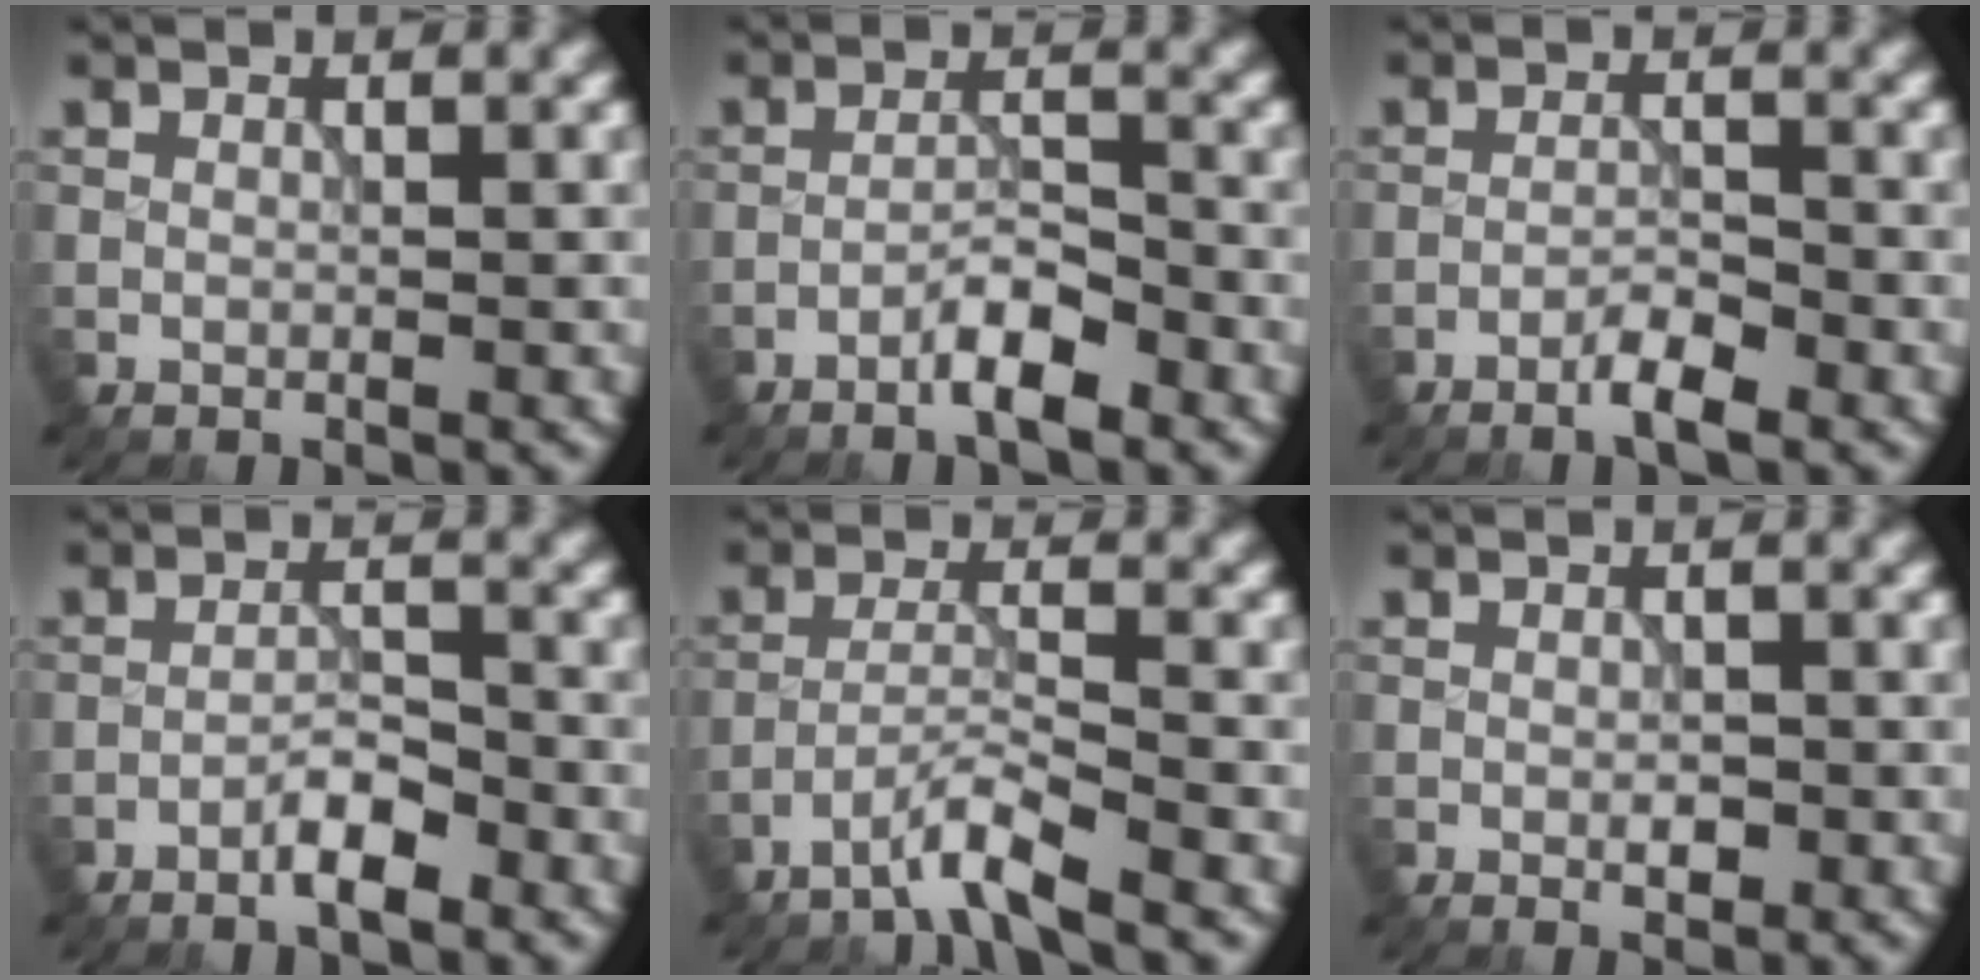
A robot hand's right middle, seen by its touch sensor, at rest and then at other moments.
{"total": 3.3, "force": [-2.2, 0.6, 2.3], "torque": [-0.040, 0.009, -0.045]}
{"total": 2.5, "force": [-1.7, 0.4, 1.7], "torque": [-0.030, 0.005, -0.034]}
{"total": 2.8, "force": [-1.9, 0.5, 2.0], "torque": [-0.034, 0.008, -0.037]}
{"total": 3.3, "force": [-2.5, -0.1, 2.1], "torque": [-0.037, 0.009, -0.061]}
{"total": 1.2, "force": [-0.4, 0.6, 0.9], "torque": [-0.015, 0.001, -0.005]}